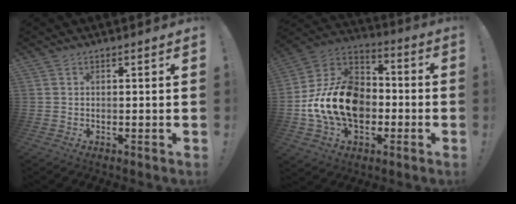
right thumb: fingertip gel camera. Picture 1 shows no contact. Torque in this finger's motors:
{"motor_torque": [2.43, 2.41, 0.26, -0.08, 0.35]}